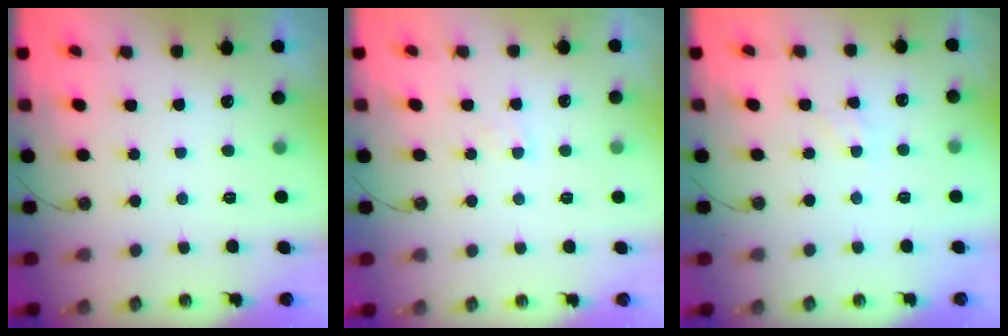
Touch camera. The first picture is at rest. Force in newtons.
{"total": 3.0, "press": 3.0, "slide": 0.4}
{"total": 1.4, "press": 1.4, "slide": 0.3}